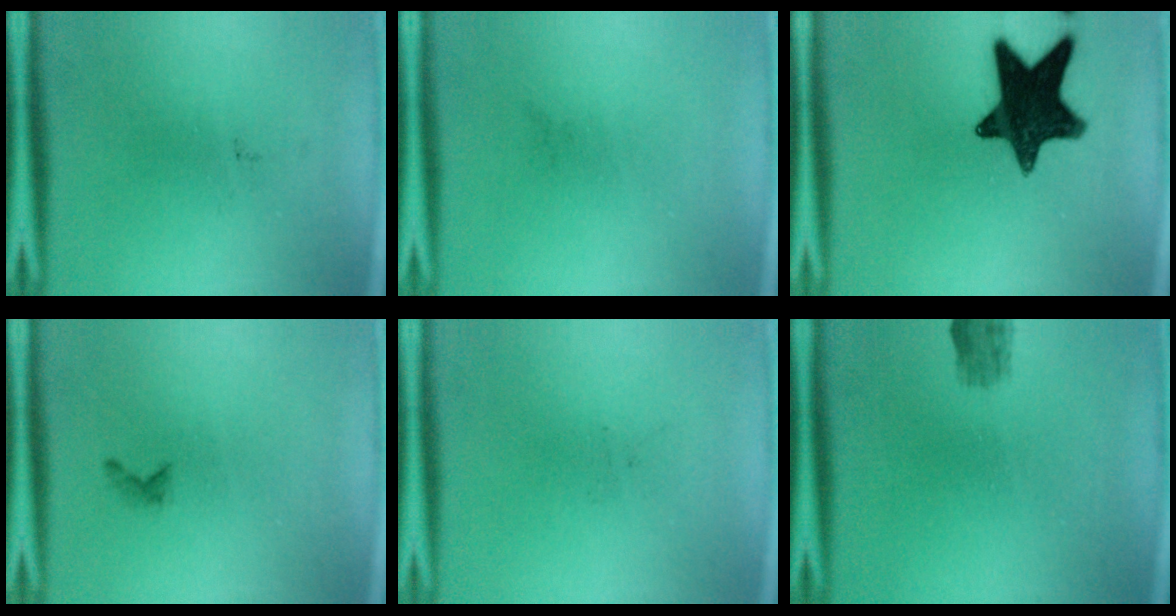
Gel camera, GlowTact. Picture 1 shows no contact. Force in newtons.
{"total": 0.0}
{"total": 15.2}
{"total": 0.6}
{"total": 0.0}
{"total": 2.3}